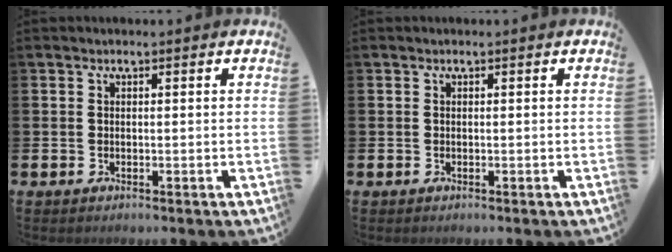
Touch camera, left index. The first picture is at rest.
{"total": 0.0}